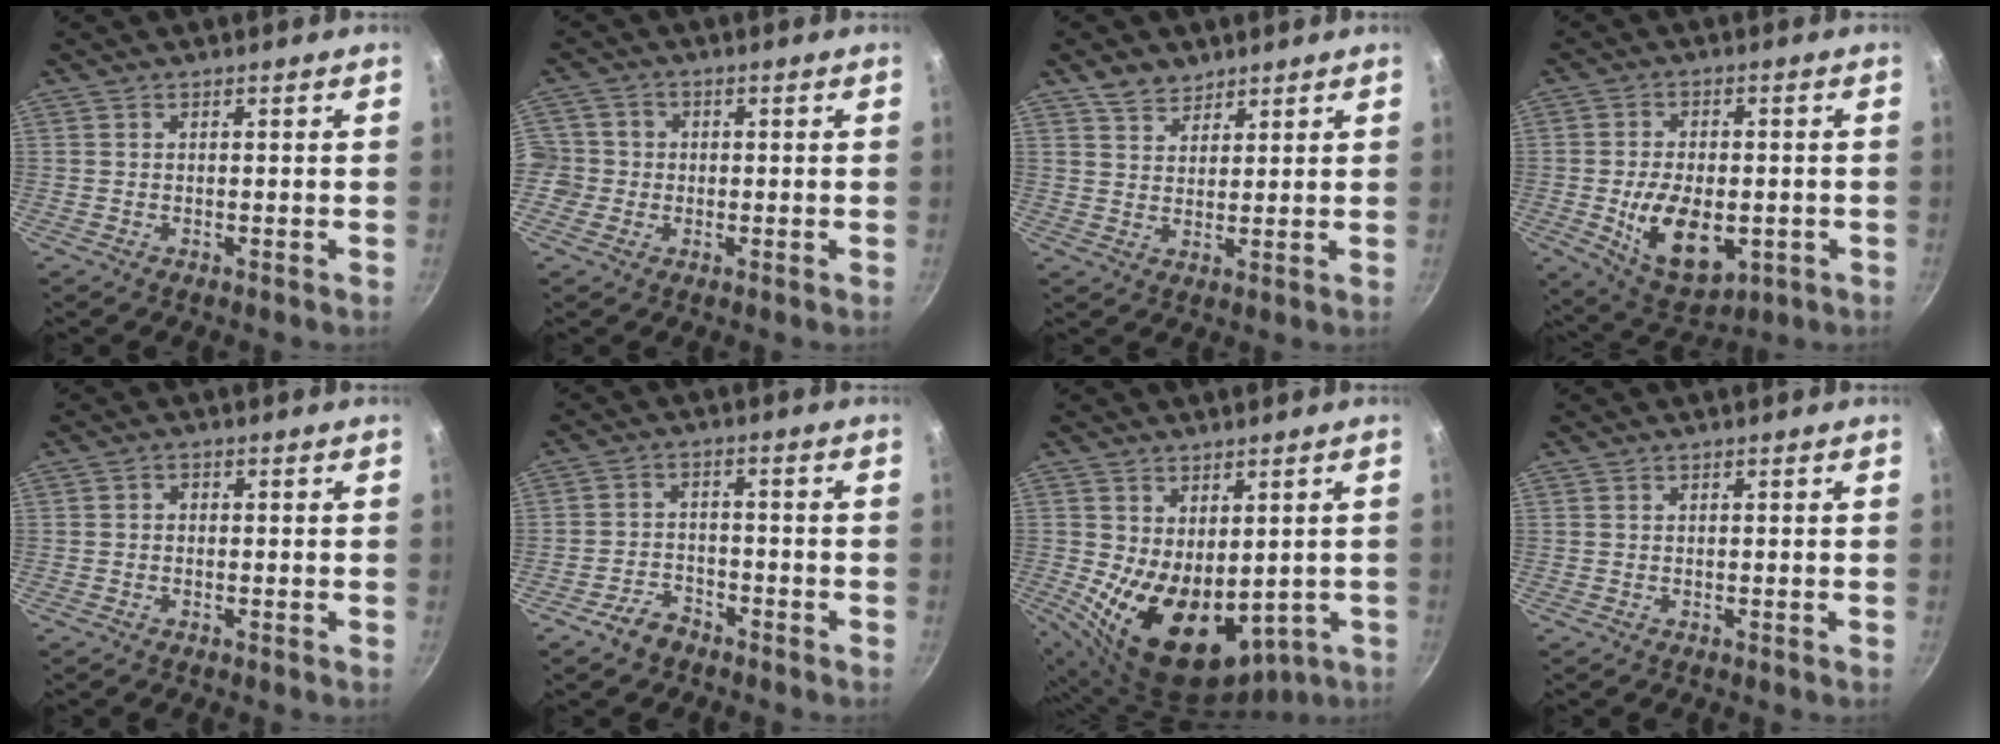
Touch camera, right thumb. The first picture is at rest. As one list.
[{"total": 5.4, "force": [-0.7, 5.2, 1.3], "torque": [-0.001, 0.010, -0.021]}, {"total": 5.0, "force": [3.8, 3.0, 1.4], "torque": [-0.007, -0.014, 0.070]}, {"total": 13.9, "force": [-3.0, 8.0, 11.0], "torque": [-0.163, -0.003, -0.034]}, {"total": 1.0, "force": [-0.2, 0.9, 0.4], "torque": [-0.005, 0.003, -0.004]}, {"total": 5.1, "force": [-3.7, 3.0, 1.9], "torque": [-0.026, 0.038, -0.066]}, {"total": 17.1, "force": [-1.5, 10.7, 13.2], "torque": [-0.202, -0.026, 0.007]}, {"total": 0.0}]